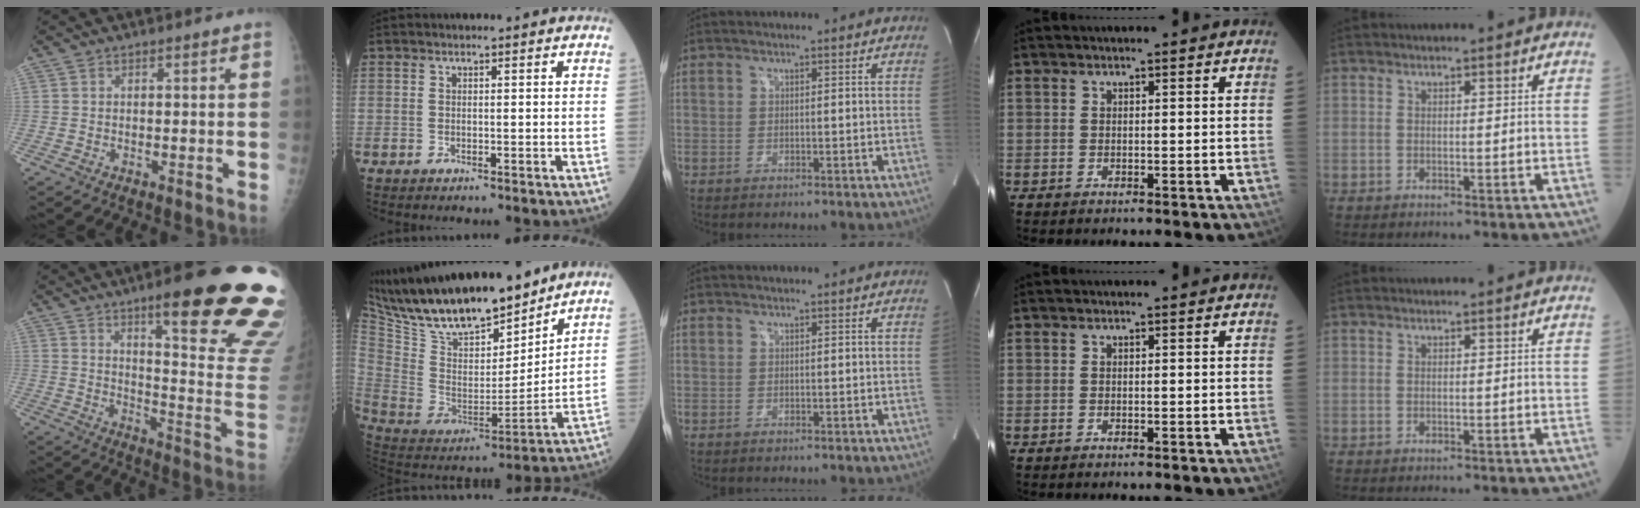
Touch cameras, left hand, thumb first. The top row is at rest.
{"thumb": {"total": 26.0, "force": [15.9, 4.6, 20.0], "torque": [-0.203, -0.073, 0.219]}, "index": {"total": 21.6, "force": [18.0, 5.8, 10.4], "torque": [-0.195, -0.006, 0.318]}}